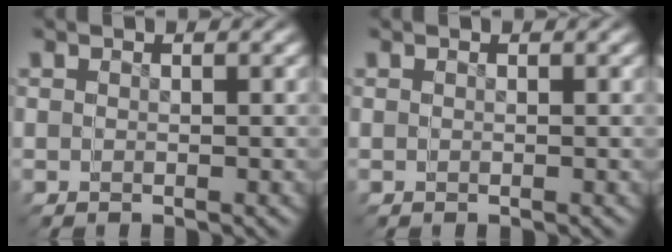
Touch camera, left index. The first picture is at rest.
{"total": 0.0}